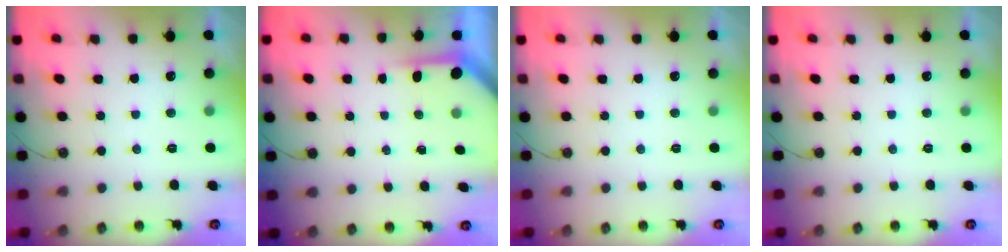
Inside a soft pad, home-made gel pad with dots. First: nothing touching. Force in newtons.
{"total": 3.8, "press": 3.8, "slide": 0.3}
{"total": 0.0}
{"total": 0.0}